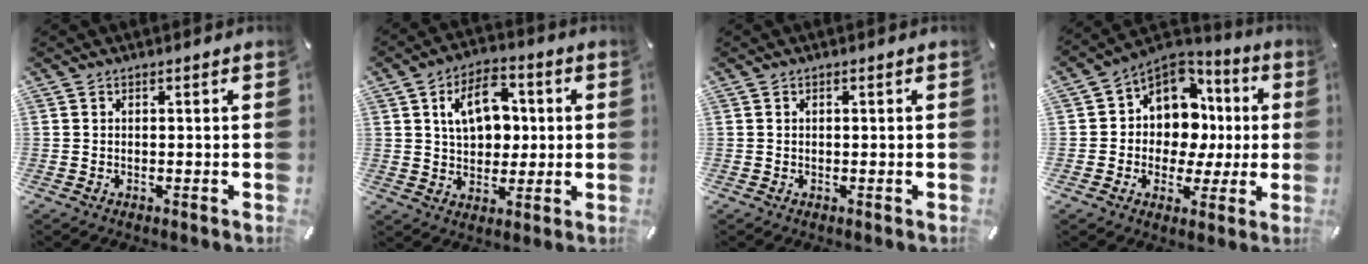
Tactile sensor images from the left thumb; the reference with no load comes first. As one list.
[{"total": 11.6, "force": [2.6, 8.3, 7.8], "torque": [-0.120, 0.011, 0.047]}, {"total": 0.0}, {"total": 11.8, "force": [2.0, 10.5, 5.0], "torque": [-0.078, -0.022, 0.047]}]